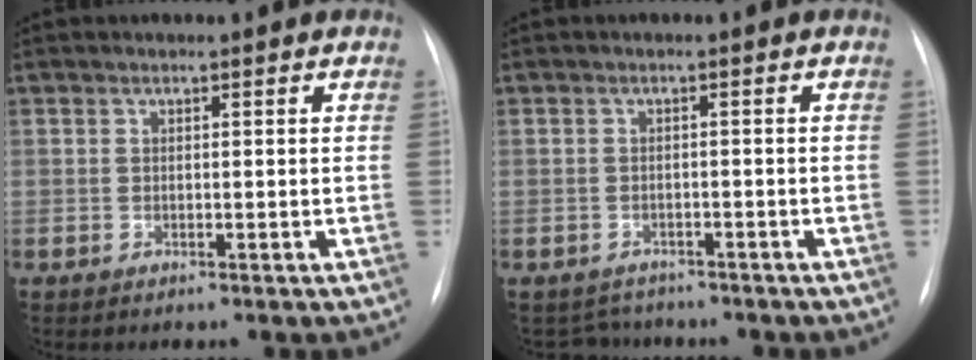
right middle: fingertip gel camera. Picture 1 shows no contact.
{"total": 3.4, "force": [-3.0, 1.4, -0.6], "torque": [0.006, 0.003, -0.045]}